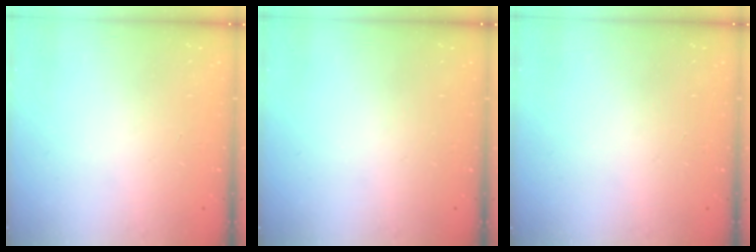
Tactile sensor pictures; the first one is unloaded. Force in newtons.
{"total": 0.0}
{"total": 0.0}